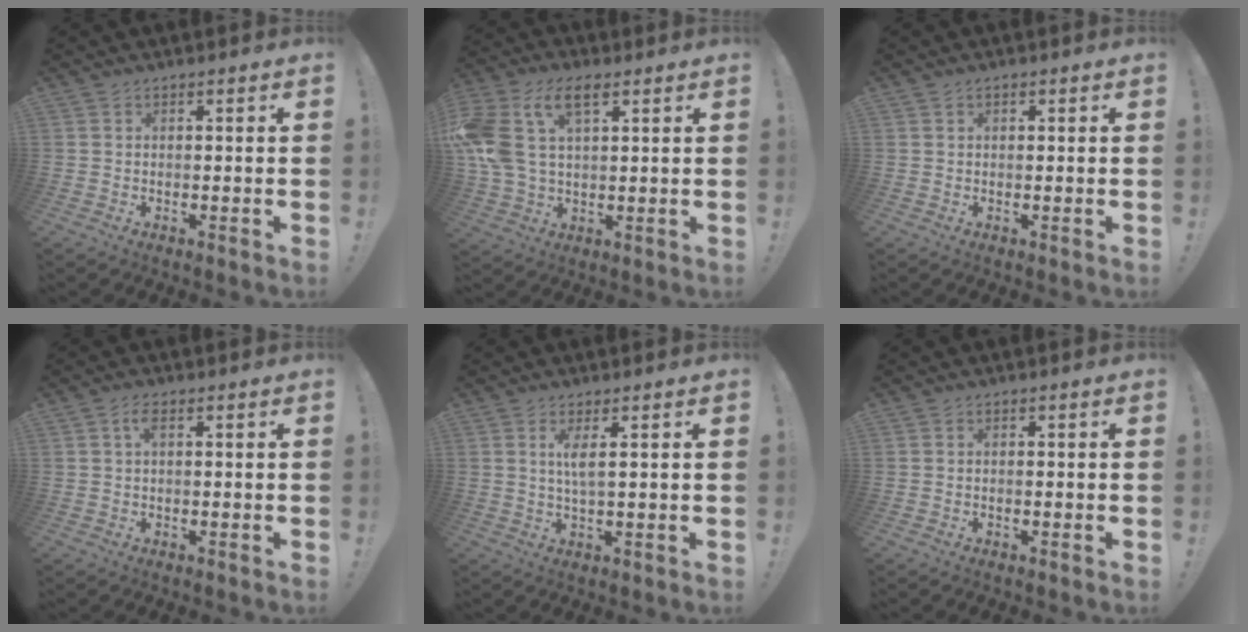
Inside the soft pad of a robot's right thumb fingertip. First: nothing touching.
{"total": 15.2, "force": [6.0, 8.7, 10.9], "torque": [-0.228, -0.016, 0.108]}
{"total": 0.6, "force": [0.2, 0.5, 0.3], "torque": [-0.003, 0.001, 0.003]}
{"total": 2.9, "force": [0.9, 1.4, 2.4], "torque": [-0.046, 0.007, 0.012]}
{"total": 4.4, "force": [1.3, 0.5, 4.2], "torque": [-0.075, -0.005, 0.019]}
{"total": 0.7, "force": [-0.5, 0.1, 0.5], "torque": [-0.016, 0.004, -0.007]}